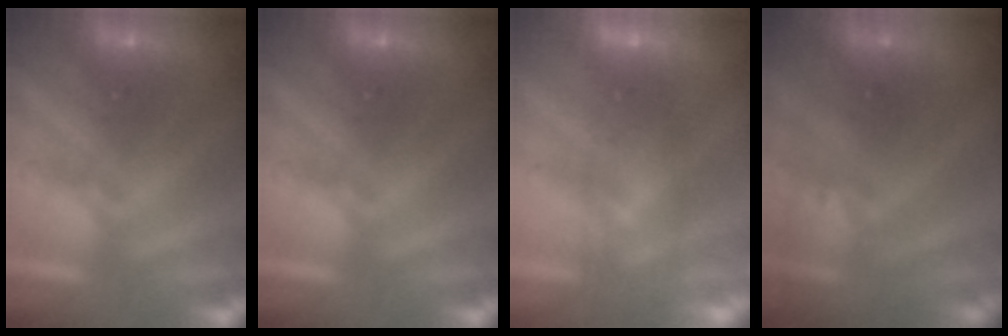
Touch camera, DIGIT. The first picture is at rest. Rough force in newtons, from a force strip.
{"total": 0.0}
{"total": 7.3}
{"total": 2.8}